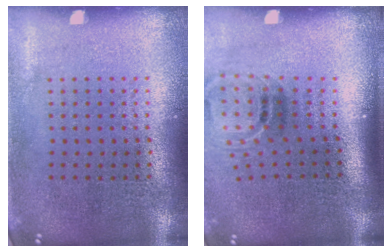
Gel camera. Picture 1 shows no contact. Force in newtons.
{"total": 1.8, "press": 1.1, "slide": 1.5}